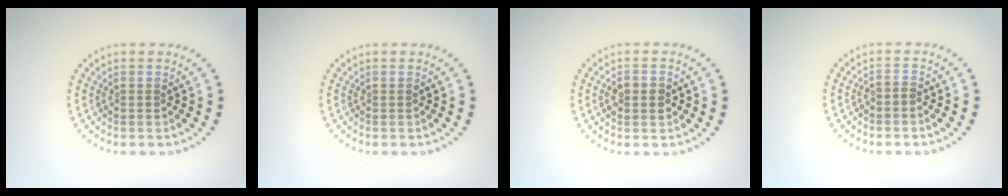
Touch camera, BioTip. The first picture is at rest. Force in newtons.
{"total": 0.0}
{"total": 2.6, "press": 2.6, "slide": 0.2}
{"total": 0.6, "press": 0.3, "slide": 0.5}